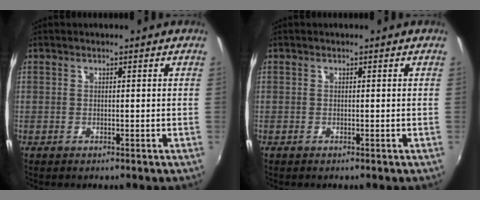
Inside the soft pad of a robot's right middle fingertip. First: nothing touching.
{"total": 0.0}